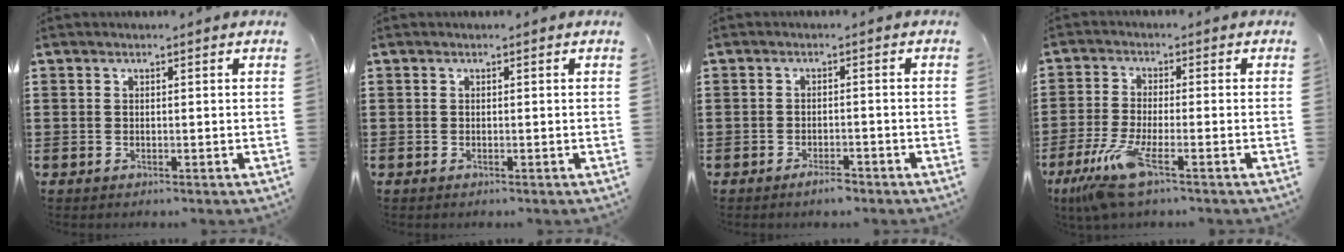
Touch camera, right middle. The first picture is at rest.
{"total": 0.0}
{"total": 2.2, "force": [-1.8, 0.6, 1.1], "torque": [-0.022, 0.002, -0.035]}
{"total": 7.0, "force": [-4.4, 1.0, 5.3], "torque": [-0.125, -0.023, -0.084]}